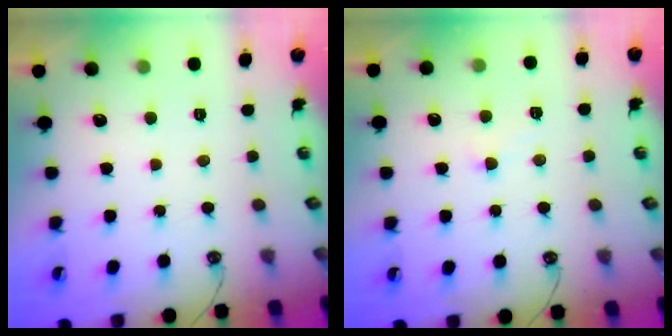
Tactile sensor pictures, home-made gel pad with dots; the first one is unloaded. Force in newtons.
{"total": 2.7, "press": 2.7, "slide": 0.4}